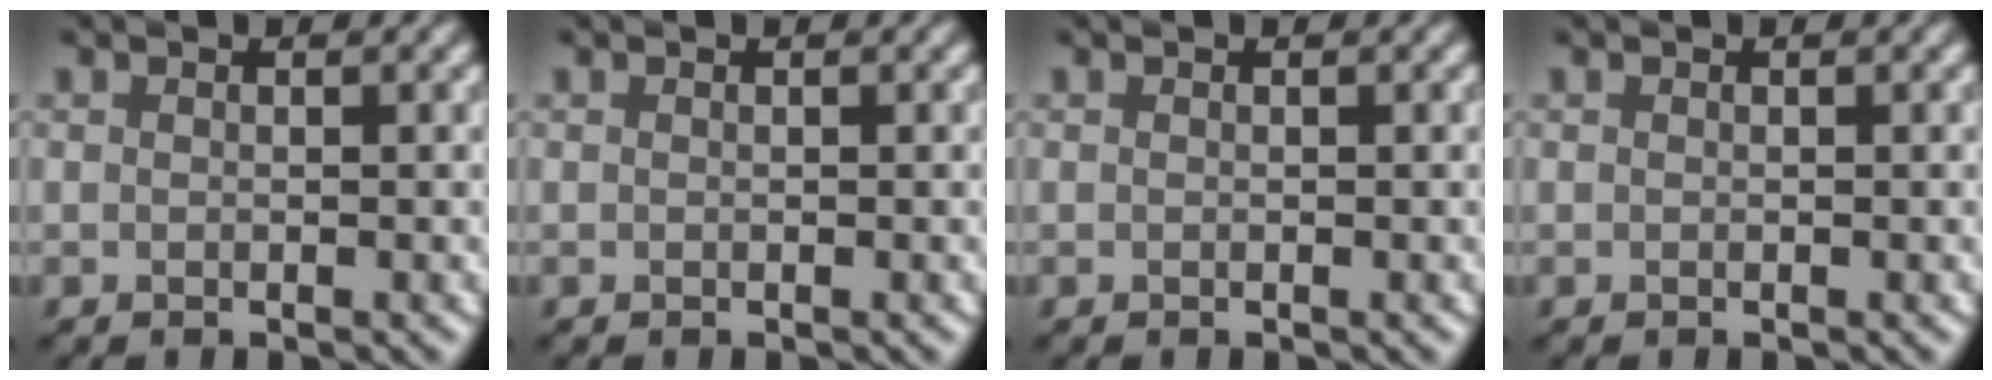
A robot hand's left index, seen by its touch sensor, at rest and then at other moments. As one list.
[{"total": 0.0}, {"total": 0.0}, {"total": 0.0}]